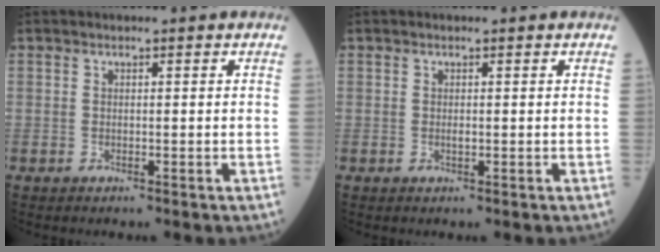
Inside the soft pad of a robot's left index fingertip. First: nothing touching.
{"total": 0.5, "force": [0.1, 0.2, 0.5], "torque": [-0.012, -0.001, 0.001]}